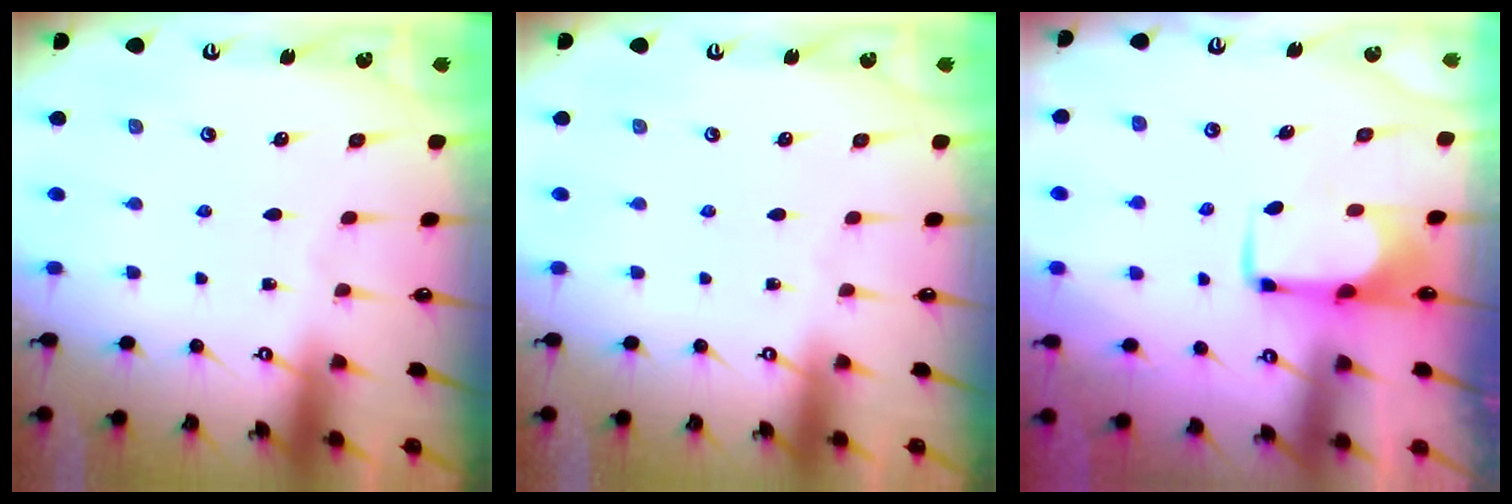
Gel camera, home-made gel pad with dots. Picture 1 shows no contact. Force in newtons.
{"total": 0.0}
{"total": 1.7, "press": 1.6, "slide": 0.4}